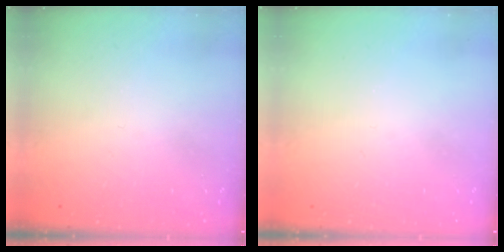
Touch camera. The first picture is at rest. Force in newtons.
{"total": 0.0}